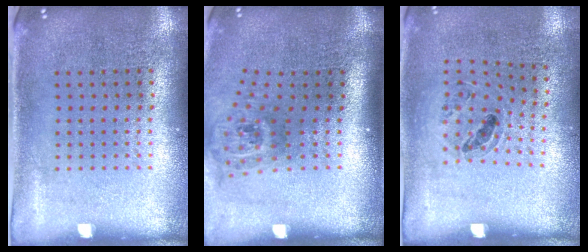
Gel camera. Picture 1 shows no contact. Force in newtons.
{"total": 1.9, "press": 1.4, "slide": 1.4}
{"total": 1.0, "press": 0.8, "slide": 0.5}